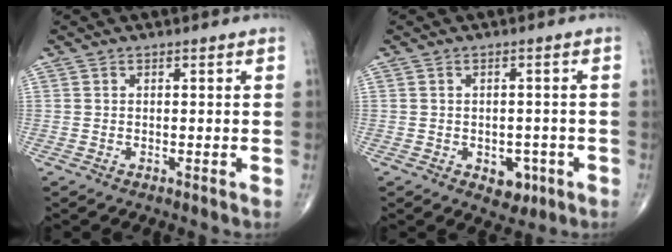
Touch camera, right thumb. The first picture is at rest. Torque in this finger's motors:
{"motor_torque": [0.88, 0.53, 0.12, -0.28, 0.00]}